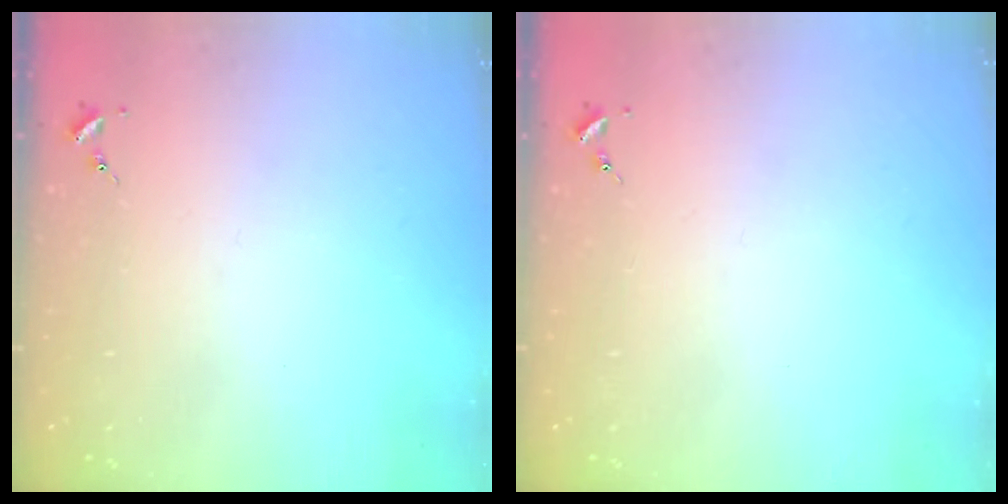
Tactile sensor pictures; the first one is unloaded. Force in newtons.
{"total": 0.0}